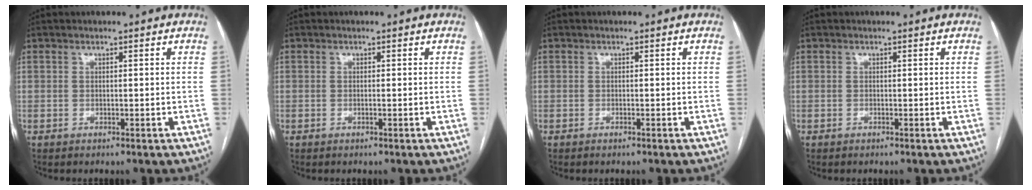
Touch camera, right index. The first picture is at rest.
{"total": 0.0}
{"total": 0.0}
{"total": 0.0}